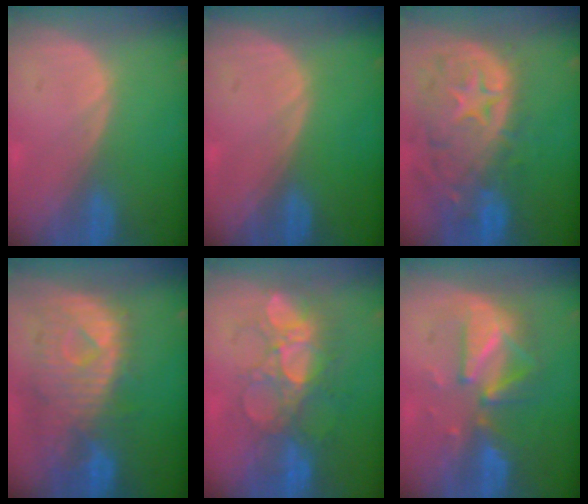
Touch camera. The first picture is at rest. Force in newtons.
{"total": 0.0}
{"total": 13.7, "press": 11.3, "slide": 7.8}
{"total": 11.3, "press": 9.8, "slide": 5.6}
{"total": 8.7, "press": 8.3, "slide": 2.4}
{"total": 8.0, "press": 8.0, "slide": 0.8}